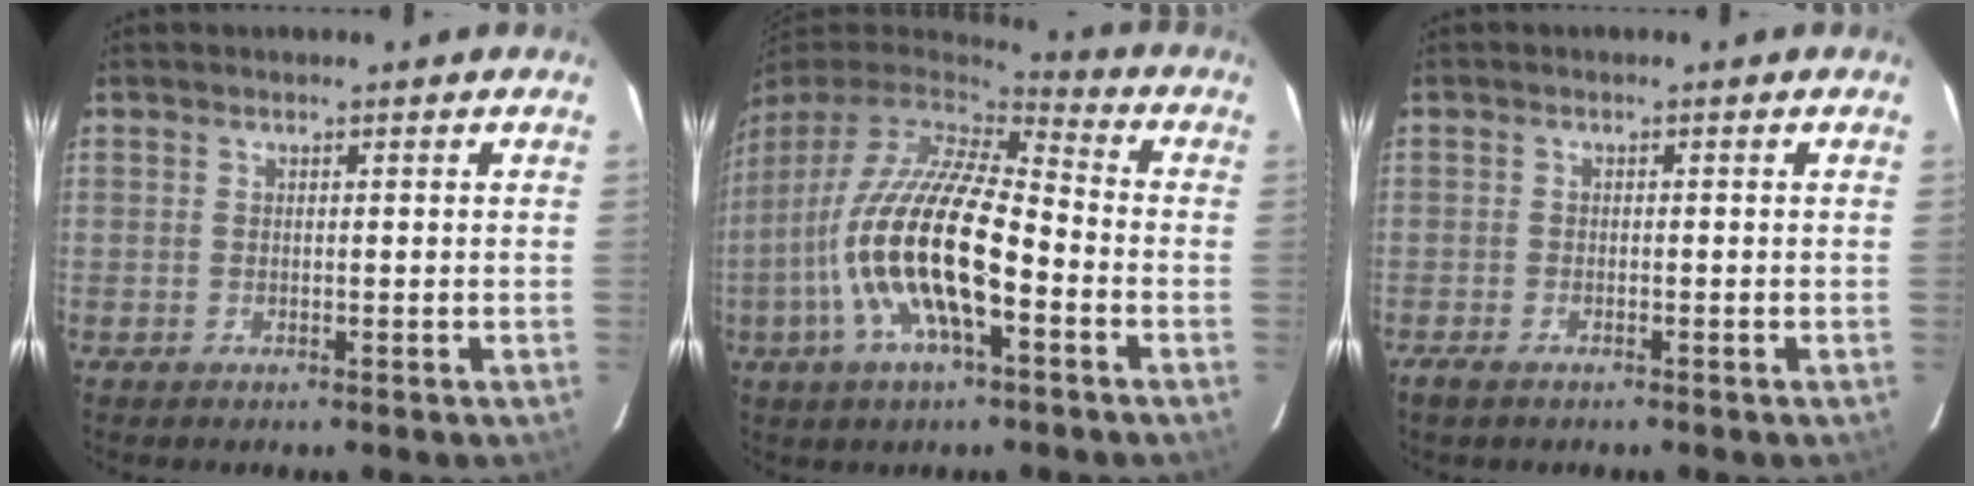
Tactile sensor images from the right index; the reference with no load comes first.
{"total": 19.7, "force": [-6.2, 6.4, 17.6], "torque": [-0.338, -0.027, -0.119]}
{"total": 2.4, "force": [-1.8, 1.0, 1.2], "torque": [-0.032, -0.004, -0.036]}